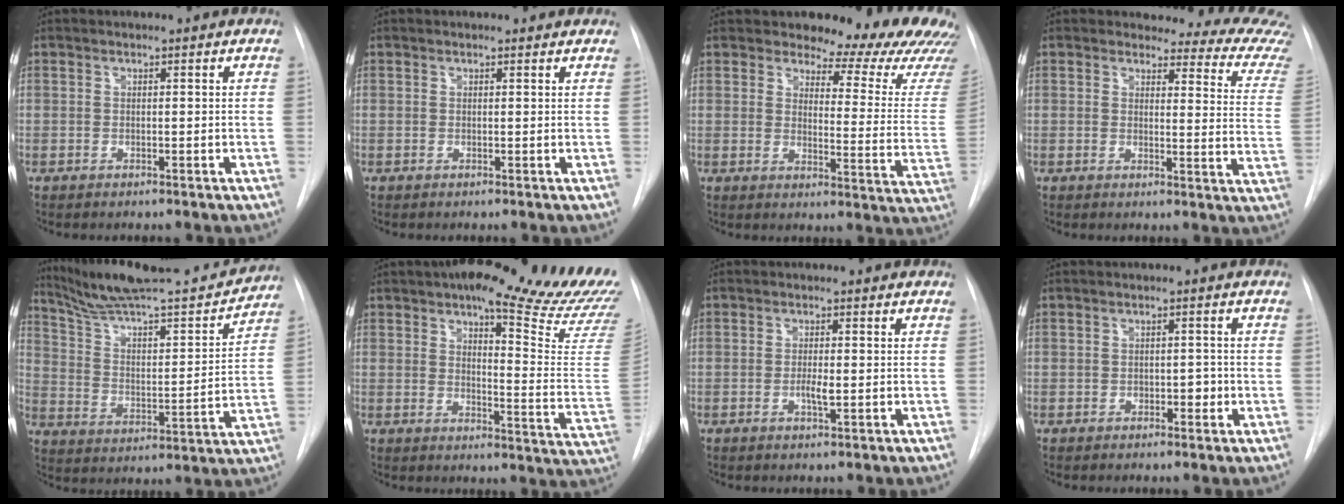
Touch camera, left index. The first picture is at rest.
{"total": 1.7, "force": [1.6, 0.7, 0.2], "torque": [-0.009, 0.008, 0.011]}
{"total": 19.0, "force": [17.5, 3.8, 6.2], "torque": [-0.058, -0.111, 0.181]}
{"total": 14.4, "force": [14.0, 2.3, 2.5], "torque": [0.006, -0.107, 0.115]}
{"total": 23.0, "force": [21.0, 2.2, 9.1], "torque": [-0.146, -0.022, 0.313]}
{"total": 22.7, "force": [18.9, 3.1, 12.3], "torque": [-0.158, -0.064, 0.217]}
{"total": 2.0, "force": [-0.4, 0.3, 1.9], "torque": [-0.037, -0.001, -0.007]}
{"total": 1.8, "force": [-0.6, 1.1, 1.3], "torque": [-0.015, 0.004, -0.008]}